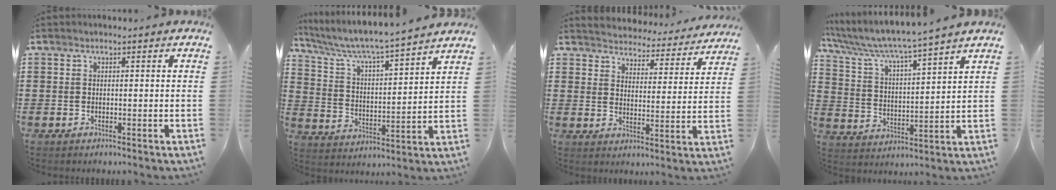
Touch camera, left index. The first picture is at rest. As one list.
[{"total": 5.5, "force": [5.0, -0.1, 2.2], "torque": [-0.068, -0.040, 0.078]}, {"total": 4.4, "force": [4.4, -0.1, -0.5], "torque": [-0.011, -0.047, 0.070]}, {"total": 5.7, "force": [5.2, -0.6, 2.1], "torque": [-0.067, -0.037, 0.082]}]